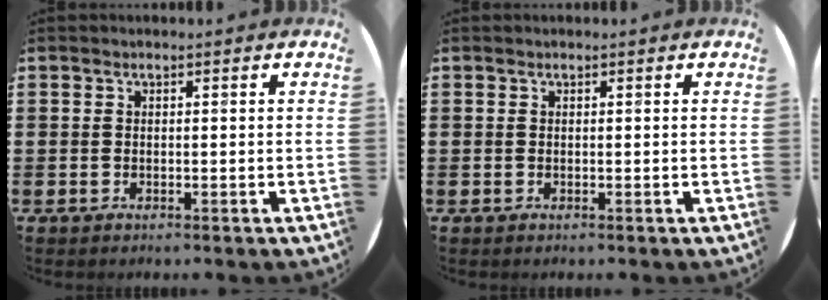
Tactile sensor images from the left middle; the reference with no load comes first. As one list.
[{"total": 0.0}]